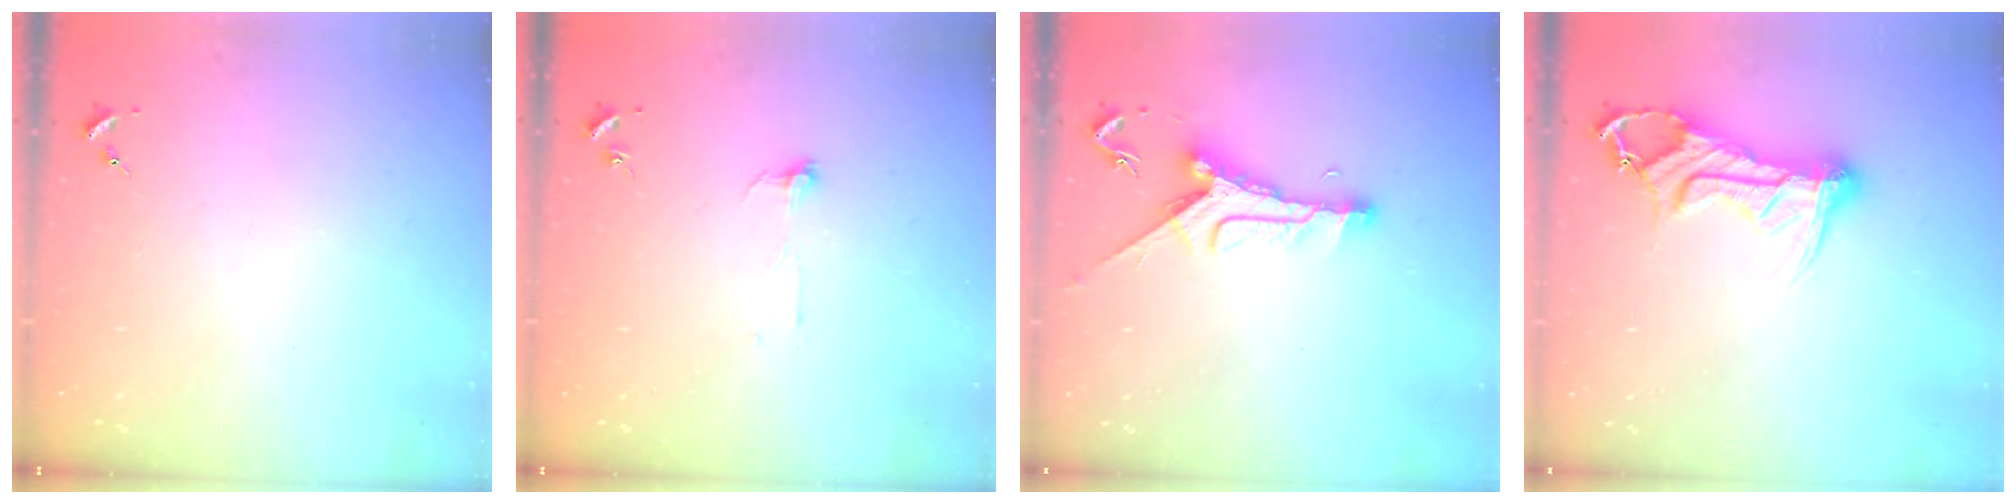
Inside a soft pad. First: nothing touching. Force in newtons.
{"total": 4.1, "press": 4.1, "slide": 0.4}
{"total": 10.1, "press": 10.1, "slide": 0.2}
{"total": 14.0, "press": 14.0, "slide": 1.6}